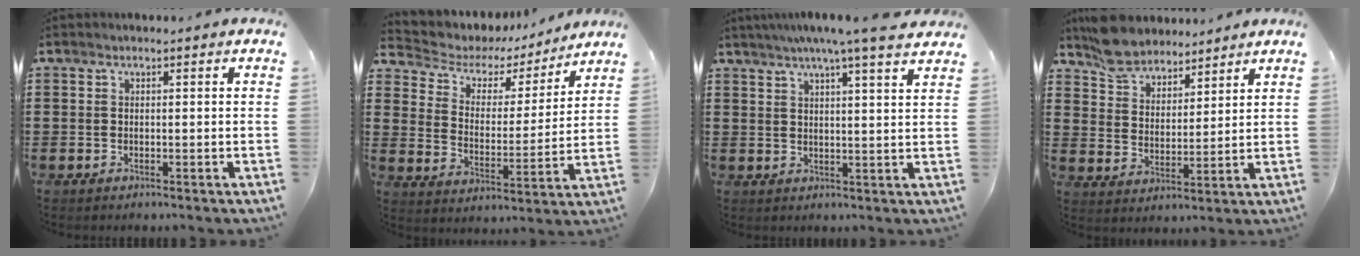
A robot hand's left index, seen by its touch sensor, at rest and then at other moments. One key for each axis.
{"total": 4.6, "fx": 3.5, "fy": 2.7, "fz": 1.2, "tx": -0.052, "ty": -0.024, "tz": 0.053}
{"total": 5.8, "fx": 4.7, "fy": -0.7, "fz": 3.4, "tx": -0.081, "ty": -0.011, "tz": 0.080}
{"total": 6.5, "fx": 6.0, "fy": 2.2, "fz": 1.0, "tx": -0.048, "ty": -0.016, "tz": 0.113}